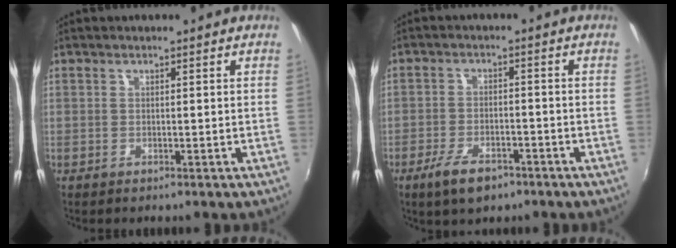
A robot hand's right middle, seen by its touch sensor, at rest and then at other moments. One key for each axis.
{"total": 6.9, "fx": -4.6, "fy": 2.8, "fz": 4.3, "tx": -0.104, "ty": -0.011, "tz": -0.080}